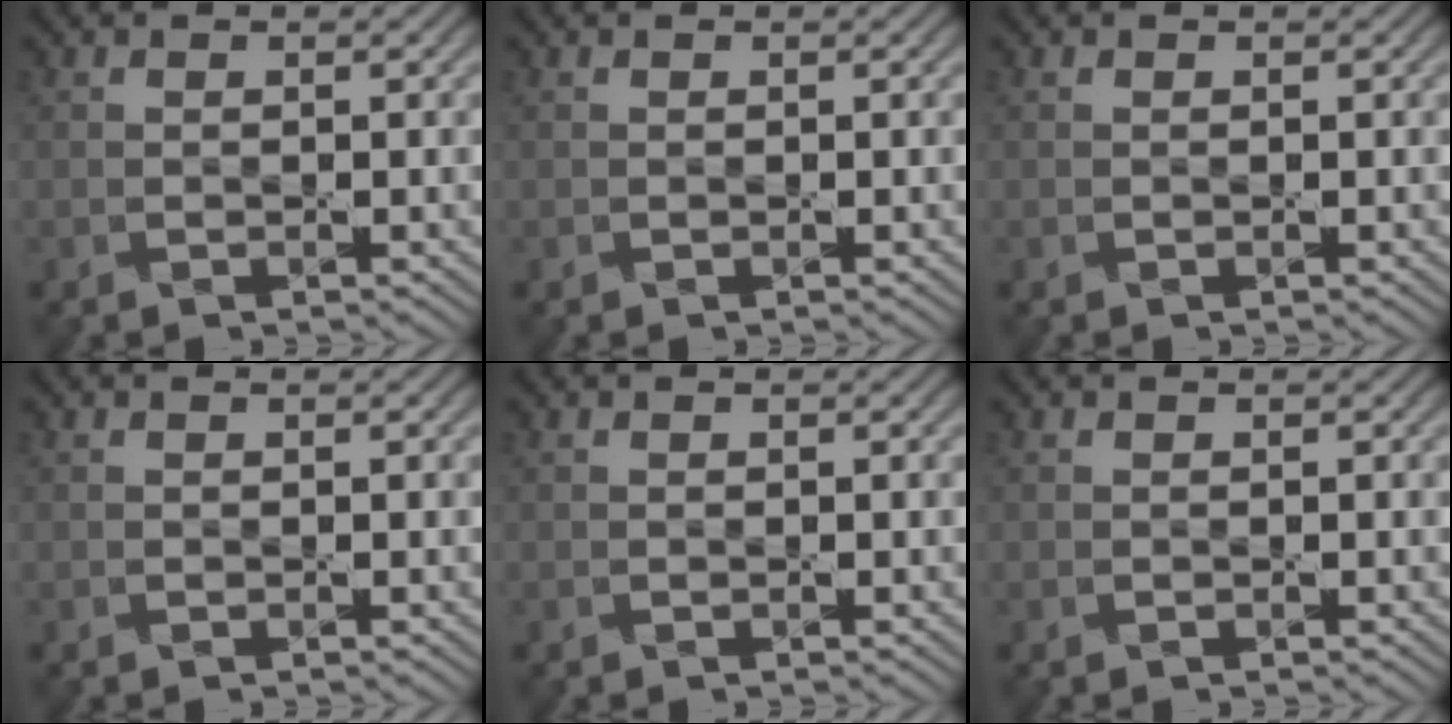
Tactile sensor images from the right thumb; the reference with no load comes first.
{"total": 0.0}
{"total": 0.0}
{"total": 0.0}
{"total": 0.0}
{"total": 0.0}